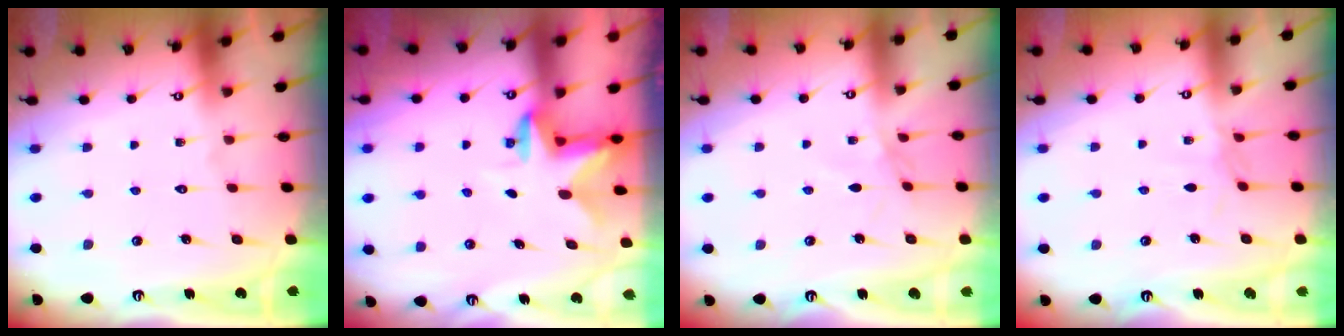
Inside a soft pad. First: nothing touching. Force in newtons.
{"total": 2.5, "press": 2.5, "slide": 0.5}
{"total": 1.8, "press": 1.7, "slide": 0.4}
{"total": 1.7, "press": 1.6, "slide": 0.4}